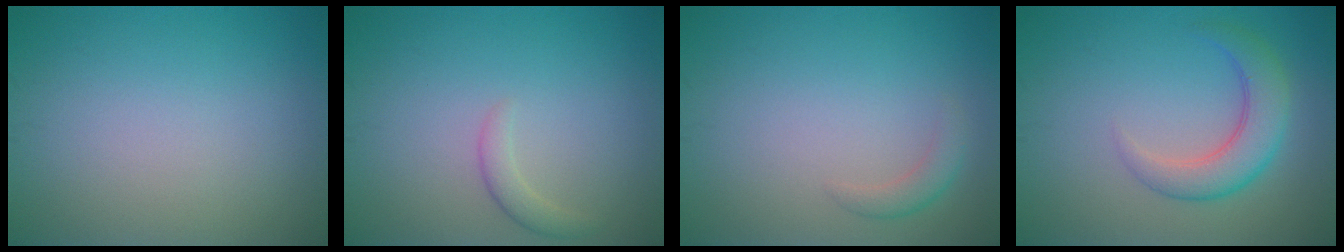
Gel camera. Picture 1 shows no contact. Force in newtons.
{"total": 1.4, "press": 1.4, "slide": 0.1}
{"total": 1.4, "press": 1.4, "slide": 0.1}
{"total": 4.2, "press": 4.2, "slide": 0.1}